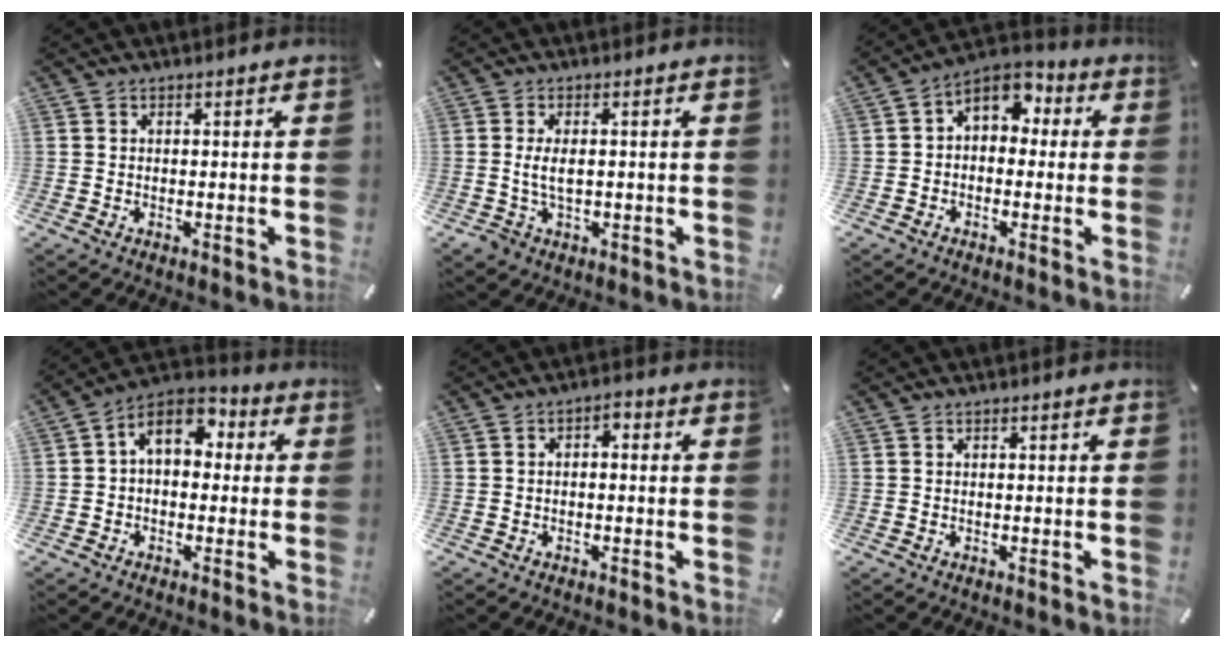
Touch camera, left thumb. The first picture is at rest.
{"total": 4.1, "force": [-0.3, 2.4, 3.4], "torque": [-0.077, 0.000, -0.008]}
{"total": 6.2, "force": [1.5, 4.9, 3.5], "torque": [-0.056, 0.001, 0.024]}
{"total": 8.4, "force": [2.5, 5.8, 5.6], "torque": [-0.097, 0.005, 0.045]}
{"total": 2.0, "force": [-1.4, 1.0, 1.0], "torque": [-0.018, 0.013, -0.029]}
{"total": 0.0}